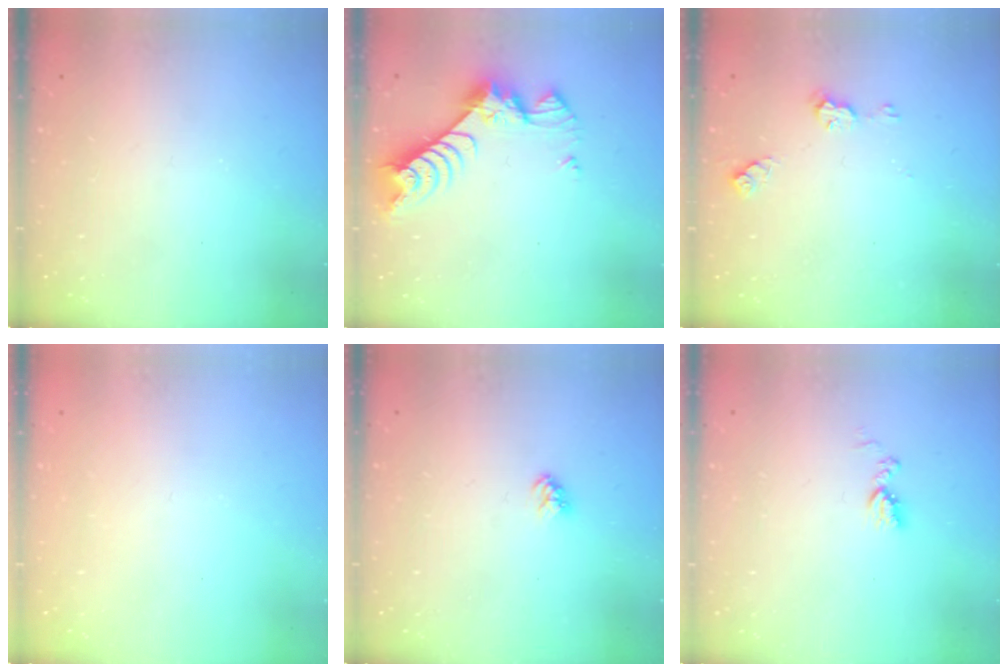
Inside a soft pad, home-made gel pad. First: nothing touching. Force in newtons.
{"total": 7.6, "press": 7.5, "slide": 0.7}
{"total": 5.1, "press": 5.0, "slide": 0.6}
{"total": 0.0}
{"total": 3.2, "press": 3.1, "slide": 0.3}
{"total": 6.9, "press": 6.8, "slide": 0.8}